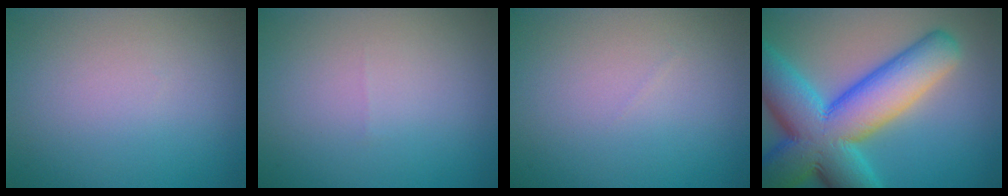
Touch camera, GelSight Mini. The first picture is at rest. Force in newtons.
{"total": 0.0}
{"total": 0.0}
{"total": 14.3, "press": 14.2, "slide": 0.4}